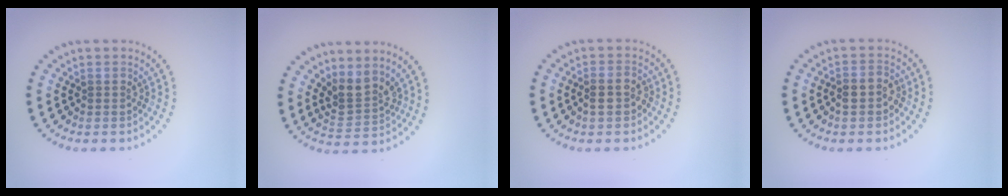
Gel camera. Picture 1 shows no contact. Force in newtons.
{"total": 2.7, "press": 2.0, "slide": 1.8}
{"total": 1.6, "press": 1.6, "slide": 0.5}
{"total": 2.0, "press": 1.9, "slide": 0.8}